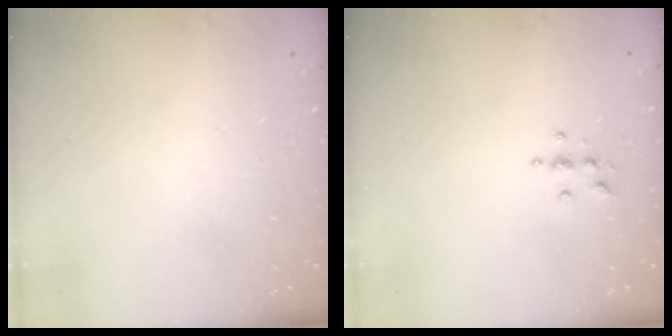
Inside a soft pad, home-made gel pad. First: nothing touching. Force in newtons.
{"total": 3.9, "press": 3.8, "slide": 0.4}